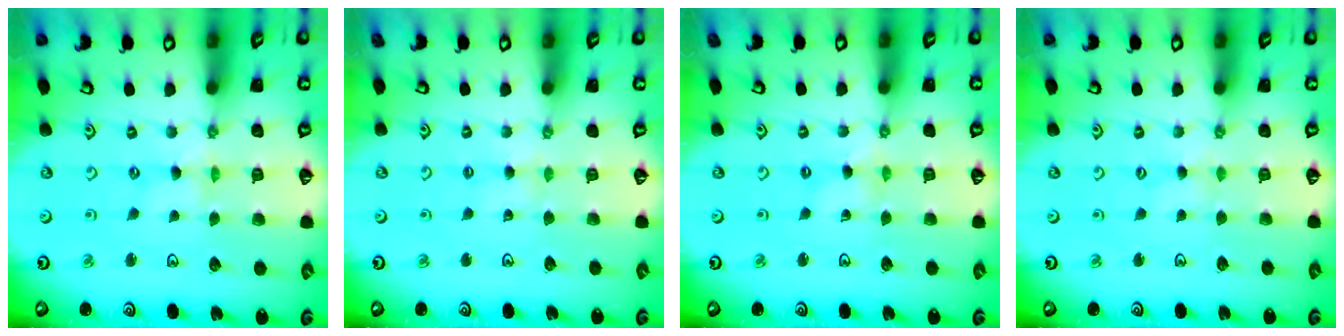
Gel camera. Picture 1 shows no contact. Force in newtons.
{"total": 2.0, "press": 2.0, "slide": 0.3}
{"total": 1.3, "press": 1.3, "slide": 0.3}
{"total": 0.9, "press": 0.9, "slide": 0.1}